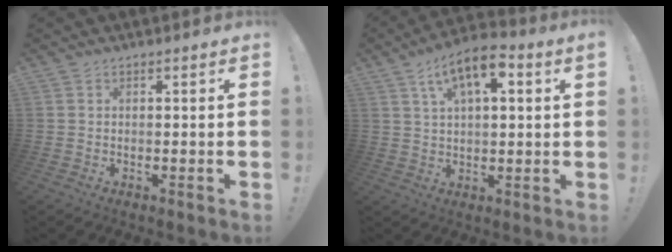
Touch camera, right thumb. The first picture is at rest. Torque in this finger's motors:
{"motor_torque": [0.14, 0.39, 0.13, 0.20, 0.08]}